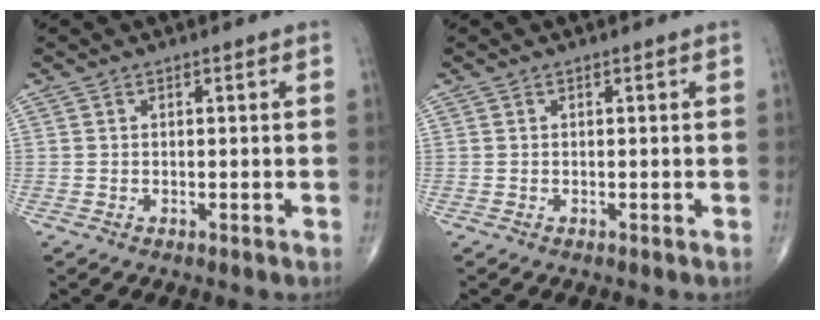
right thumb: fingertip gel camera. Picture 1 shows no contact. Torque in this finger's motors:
{"motor_torque": [0.00, 0.00, -0.07, 0.09, 0.04]}